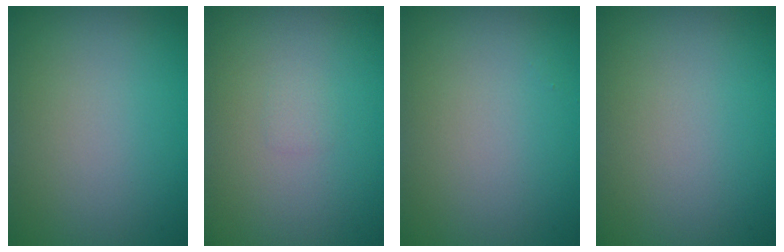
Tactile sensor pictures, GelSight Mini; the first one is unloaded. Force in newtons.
{"total": 0.5, "press": 0.5, "slide": 0.0}
{"total": 0.0}
{"total": 0.0}